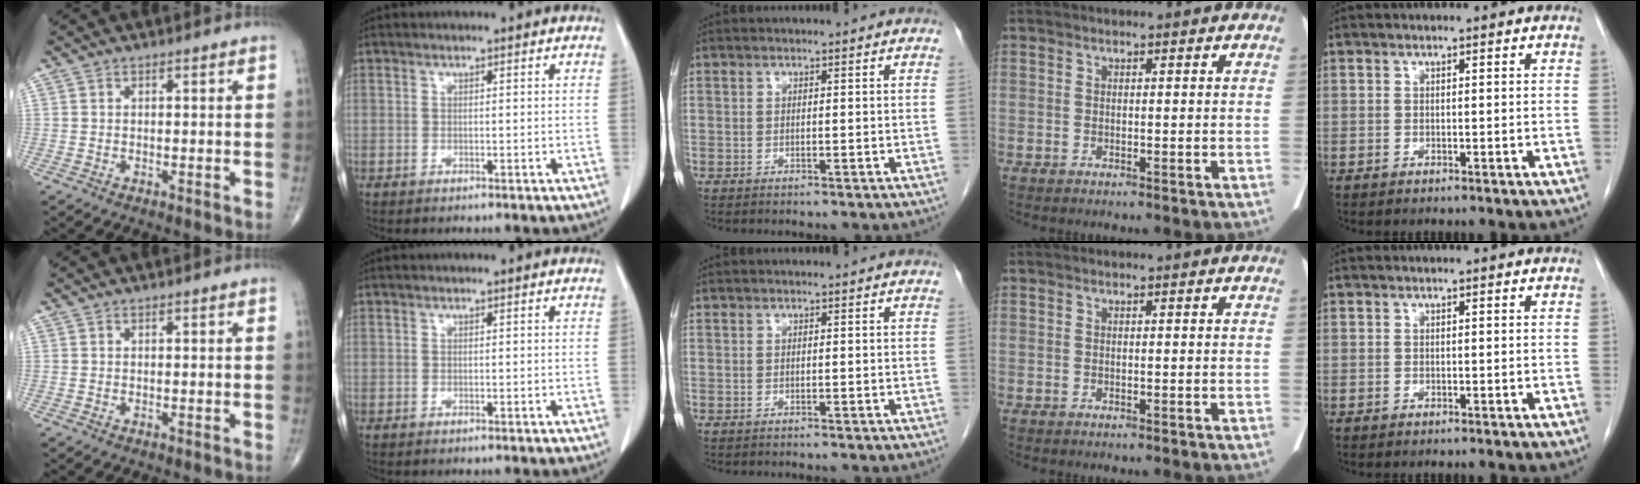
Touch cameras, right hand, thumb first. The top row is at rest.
{}